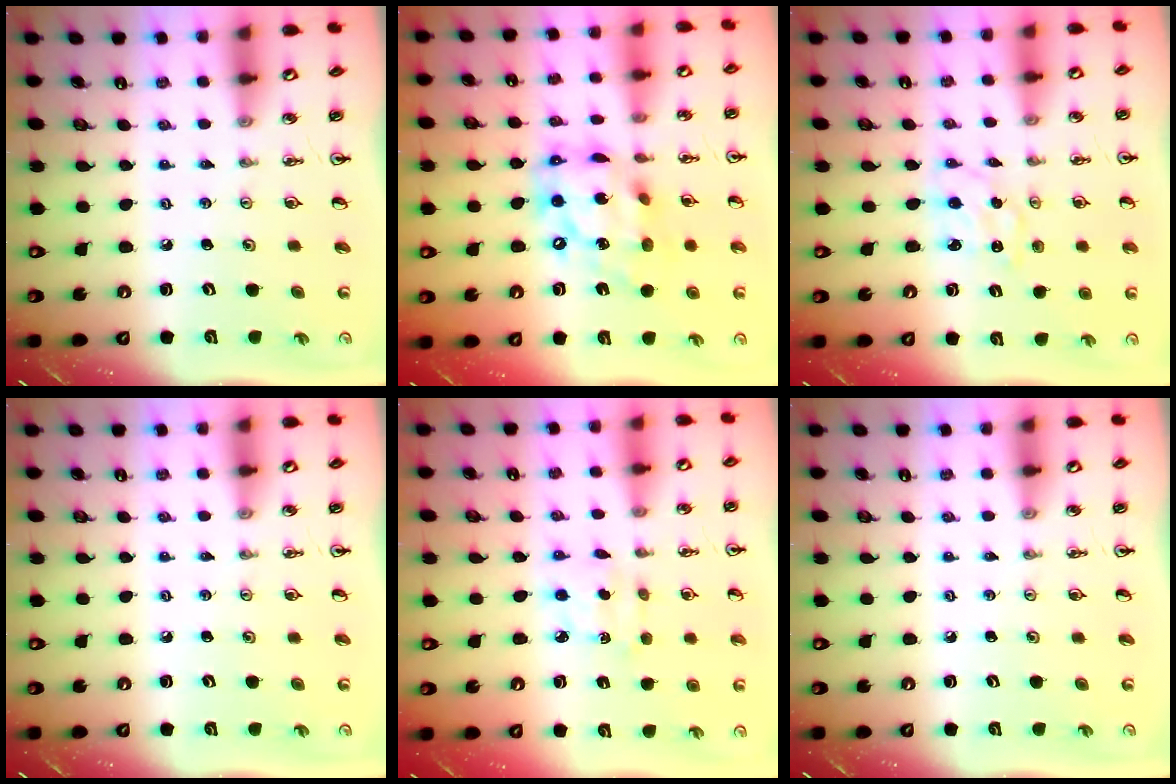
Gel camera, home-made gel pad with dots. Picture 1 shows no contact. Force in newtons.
{"total": 16.3, "press": 16.3, "slide": 1.1}
{"total": 2.0, "press": 2.0, "slide": 0.2}
{"total": 0.0}
{"total": 3.0, "press": 3.0, "slide": 0.2}
{"total": 0.0}